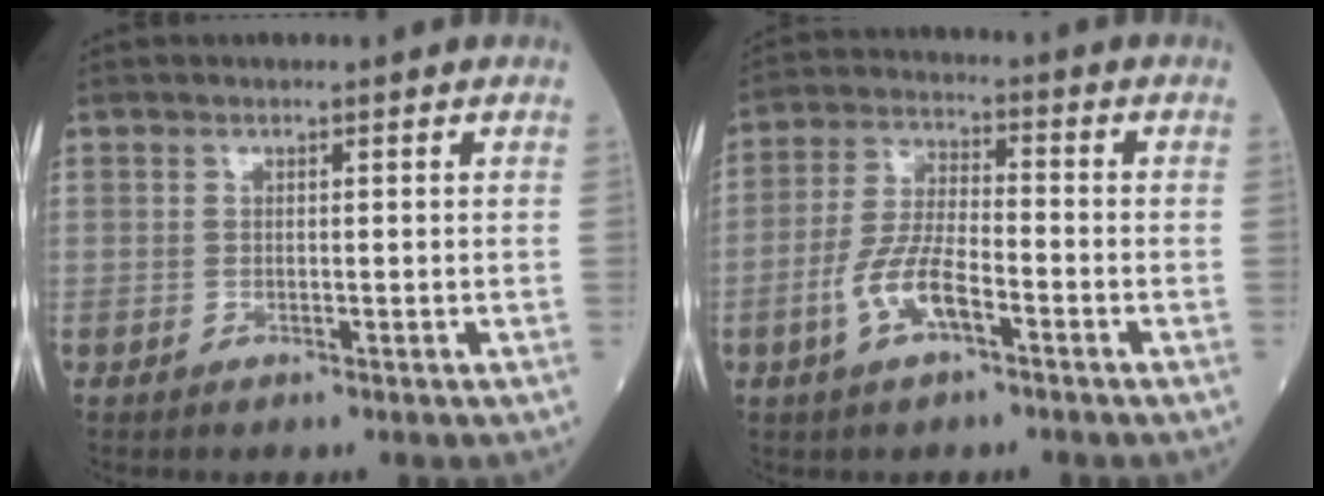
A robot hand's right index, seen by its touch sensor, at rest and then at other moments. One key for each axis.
{"total": 7.8, "fx": -3.4, "fy": 2.4, "fz": 6.6, "tx": -0.140, "ty": 0.003, "tz": -0.066}